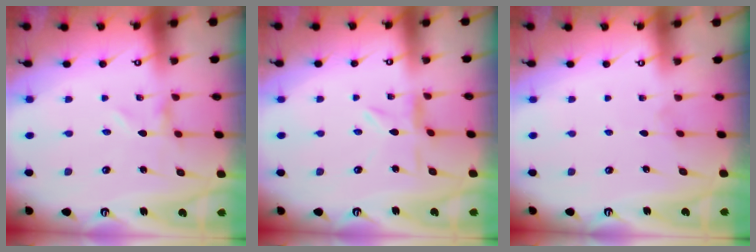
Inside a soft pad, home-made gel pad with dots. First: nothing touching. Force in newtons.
{"total": 2.7, "press": 2.7, "slide": 0.4}
{"total": 2.0, "press": 2.0, "slide": 0.2}